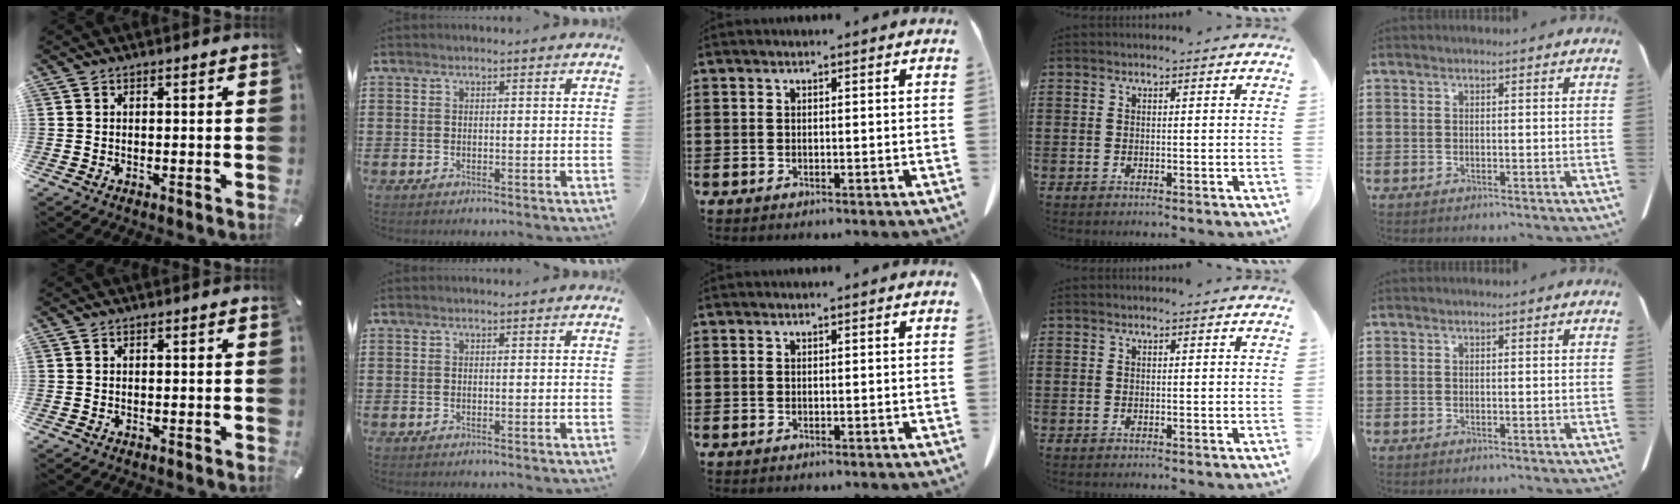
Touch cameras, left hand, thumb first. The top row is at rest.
{}